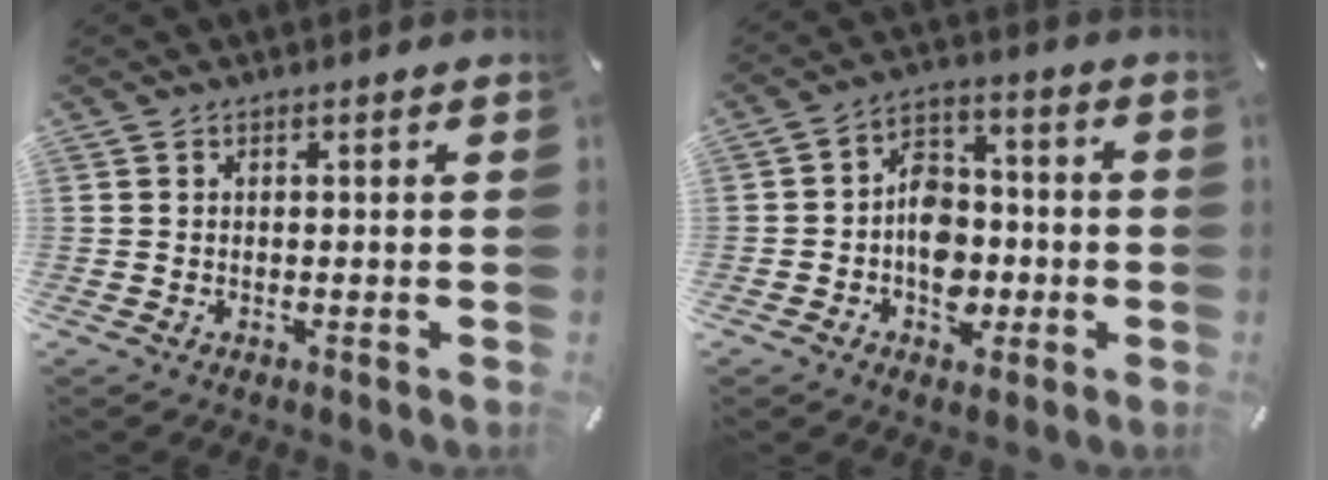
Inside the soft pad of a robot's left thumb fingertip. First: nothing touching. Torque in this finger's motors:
{"motor_torque": [-0.16, 1.08, 0.80, 0.28, 0.11]}